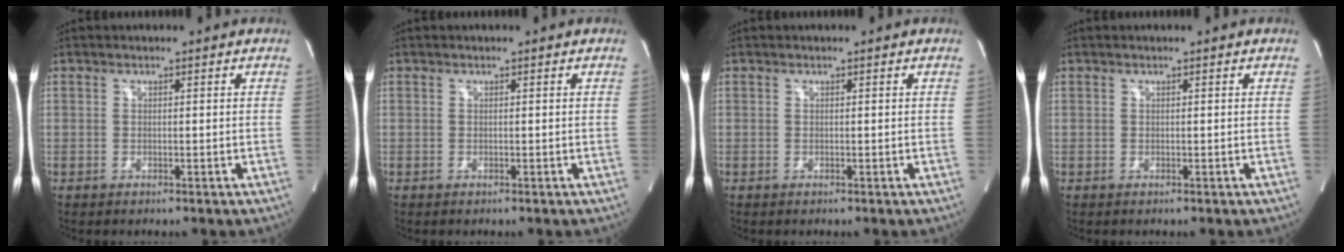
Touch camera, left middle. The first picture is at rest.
{"total": 0.0}
{"total": 0.0}
{"total": 0.0}